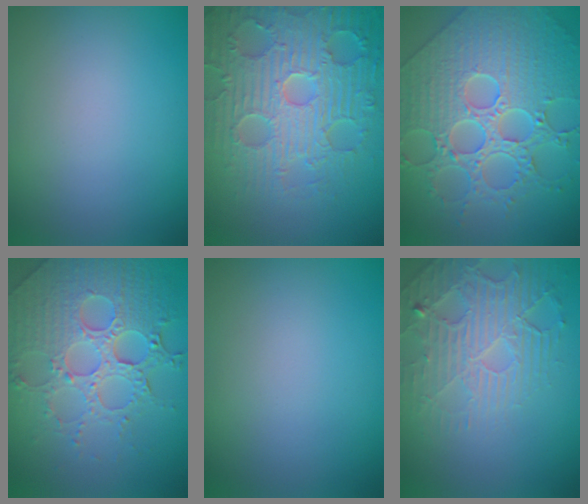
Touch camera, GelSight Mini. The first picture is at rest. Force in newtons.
{"total": 9.1, "press": 6.7, "slide": 6.2}
{"total": 8.9, "press": 7.2, "slide": 5.2}
{"total": 8.2, "press": 6.0, "slide": 5.6}
{"total": 0.0}
{"total": 4.2, "press": 3.9, "slide": 1.6}